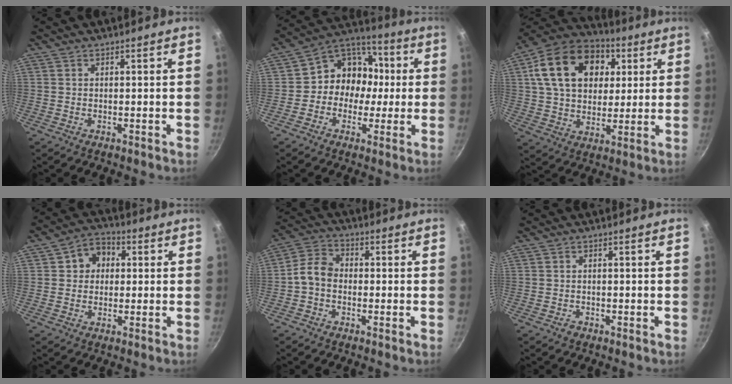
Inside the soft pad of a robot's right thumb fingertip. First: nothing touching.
{"total": 12.3, "force": [-0.6, 10.6, 6.1], "torque": [-0.041, 0.039, -0.030]}
{"total": 21.3, "force": [6.2, 15.2, 13.5], "torque": [-0.211, 0.009, 0.098]}
{"total": 6.8, "force": [1.3, 5.8, 3.3], "torque": [-0.015, 0.010, 0.009]}
{"total": 5.8, "force": [-1.2, 4.4, 3.5], "torque": [-0.057, 0.026, -0.039]}
{"total": 0.9, "force": [-0.6, 0.7, 0.2], "torque": [-0.005, 0.006, -0.008]}